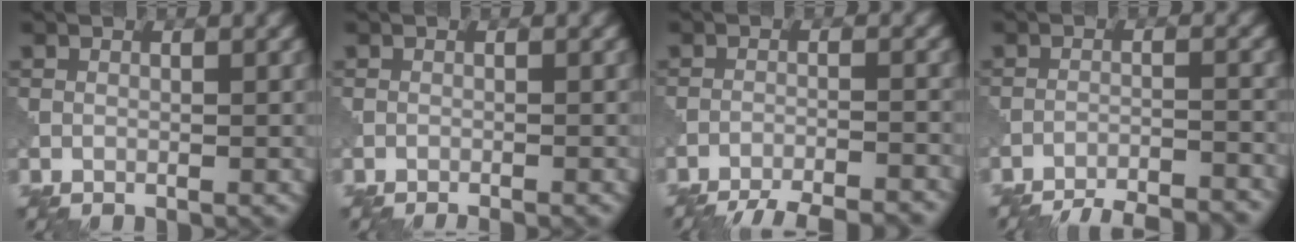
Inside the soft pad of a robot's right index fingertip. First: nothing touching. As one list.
[{"total": 1.0, "force": [-0.9, 0.1, 0.5], "torque": [0.000, -0.001, -0.017]}, {"total": 9.5, "force": [-8.9, 1.7, 2.7], "torque": [-0.033, -0.003, -0.125]}, {"total": 11.2, "force": [-10.7, 2.2, 2.4], "torque": [-0.022, 0.002, -0.142]}]